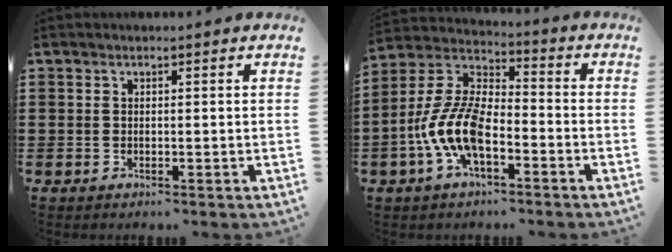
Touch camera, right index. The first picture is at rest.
{"total": 10.6, "force": [-4.5, 4.7, 8.4], "torque": [-0.212, -0.005, -0.092]}